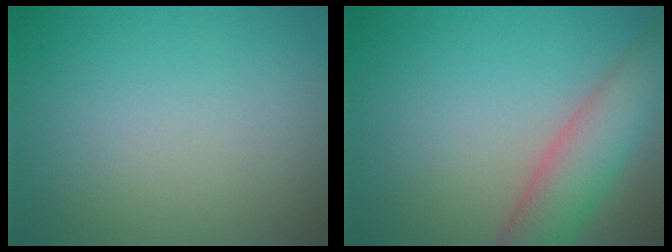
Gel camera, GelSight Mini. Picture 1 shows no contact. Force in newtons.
{"total": 6.0, "press": 6.0, "slide": 0.4}